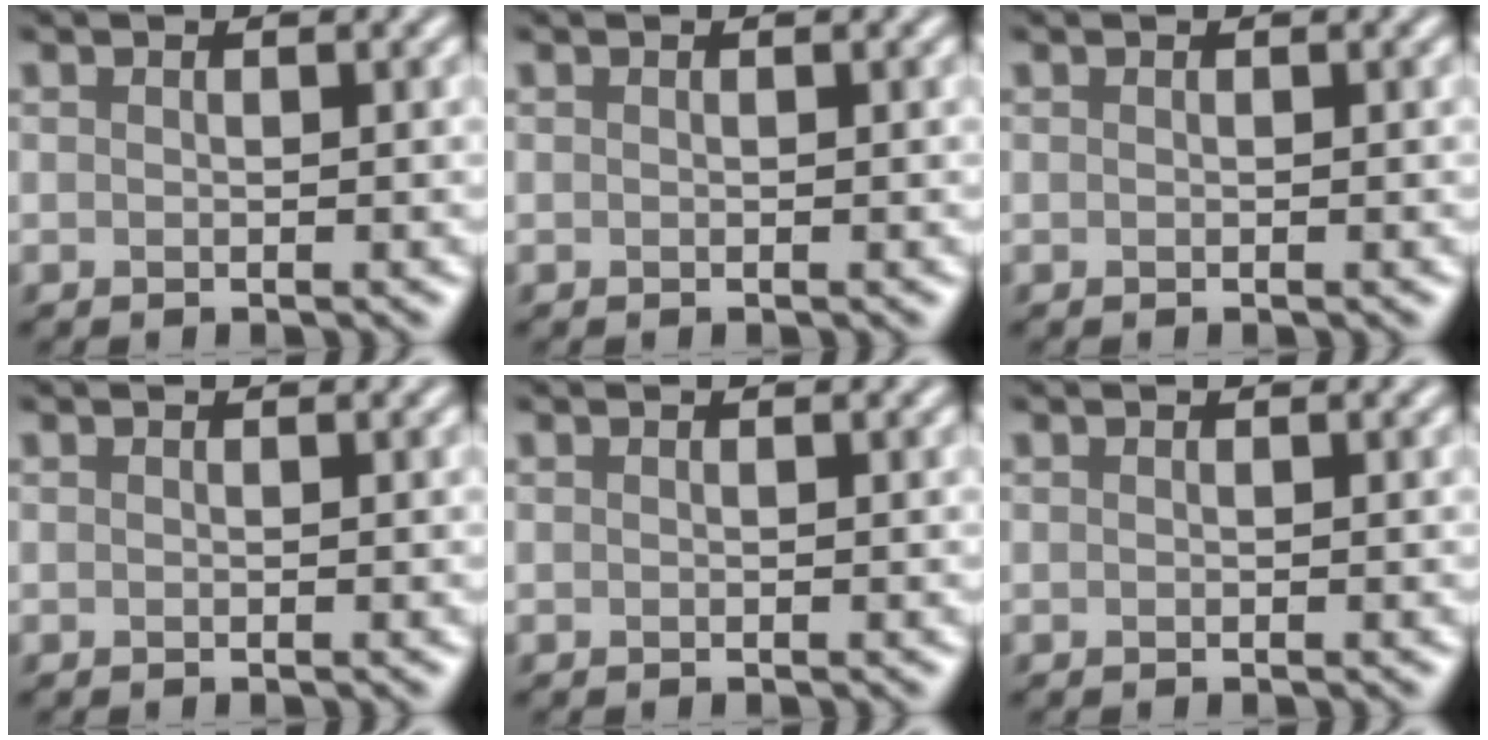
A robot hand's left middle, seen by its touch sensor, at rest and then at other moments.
{"total": 0.0}
{"total": 0.0}
{"total": 0.0}
{"total": 0.0}
{"total": 0.0}